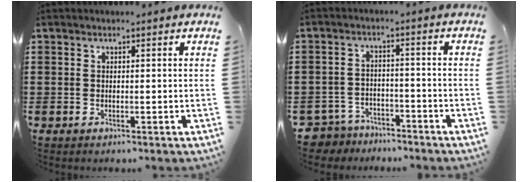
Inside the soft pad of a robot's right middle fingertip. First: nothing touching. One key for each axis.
{"total": 4.6, "fx": -4.5, "fy": 1.1, "fz": -0.1, "tx": -0.025, "ty": 0.000, "tz": -0.103}